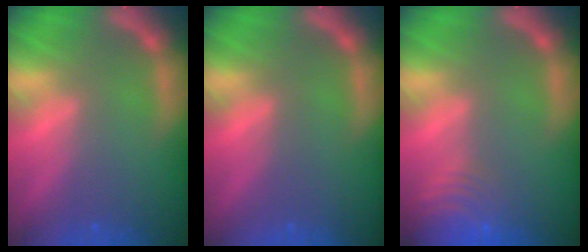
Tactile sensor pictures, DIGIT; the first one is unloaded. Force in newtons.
{"total": 0.0}
{"total": 9.0}